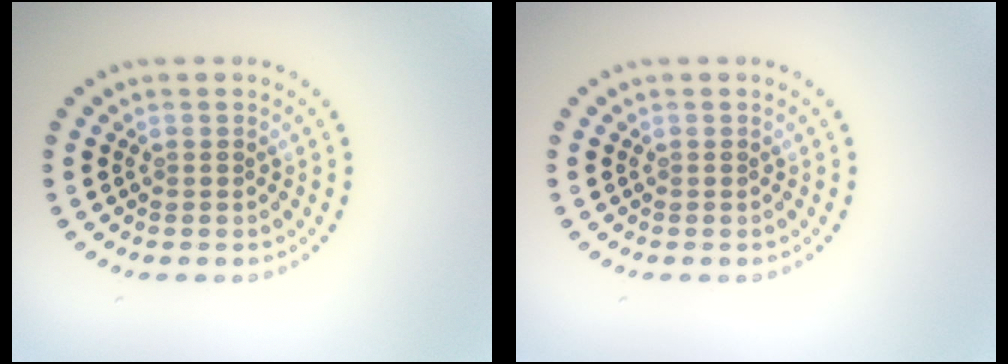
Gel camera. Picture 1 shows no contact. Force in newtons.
{"total": 0.0}